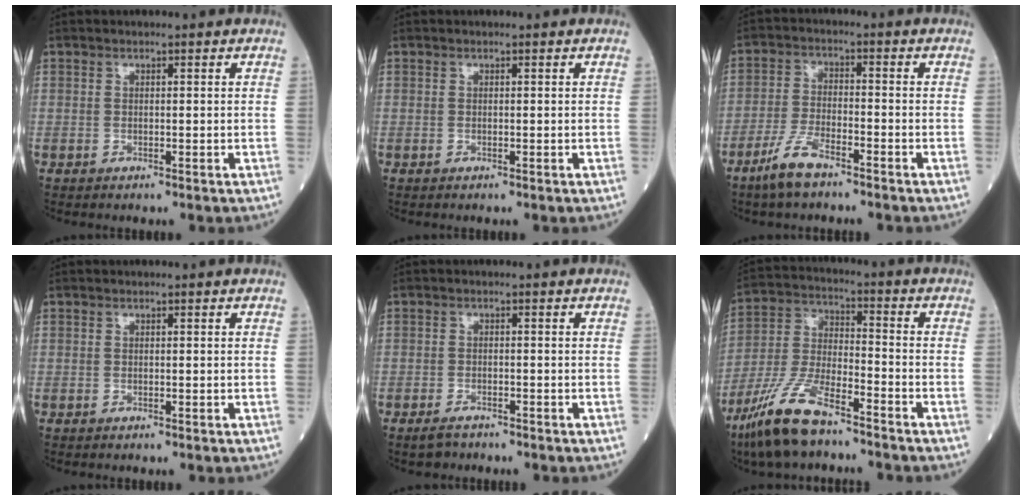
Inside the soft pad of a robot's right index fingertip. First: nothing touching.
{"total": 0.0}
{"total": 6.0, "force": [-4.4, 1.2, 3.8], "torque": [-0.092, -0.008, -0.088]}
{"total": 0.0}
{"total": 2.0, "force": [-1.7, 0.8, 0.7], "torque": [-0.024, -0.003, -0.025]}
{"total": 12.8, "force": [-9.3, 2.7, 8.4], "torque": [-0.188, -0.019, -0.180]}